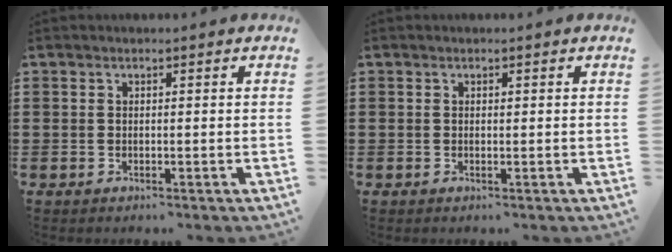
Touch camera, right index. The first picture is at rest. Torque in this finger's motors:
{"motor_torque": [0.21, -0.21, 0.00, 0.00]}